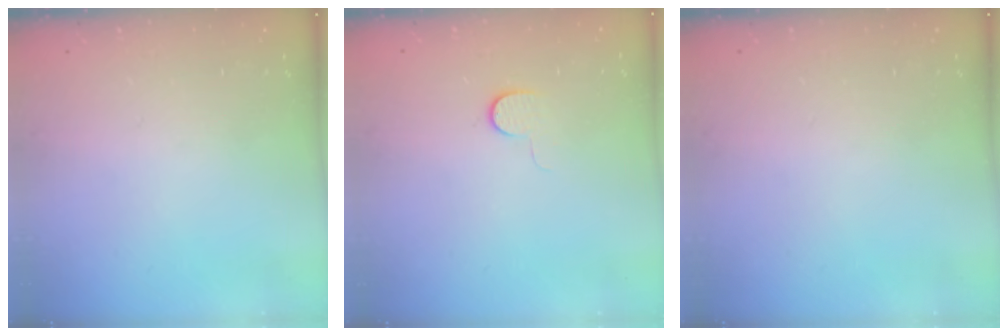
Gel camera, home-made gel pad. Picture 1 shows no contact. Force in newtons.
{"total": 4.8, "press": 4.7, "slide": 0.5}
{"total": 0.0}